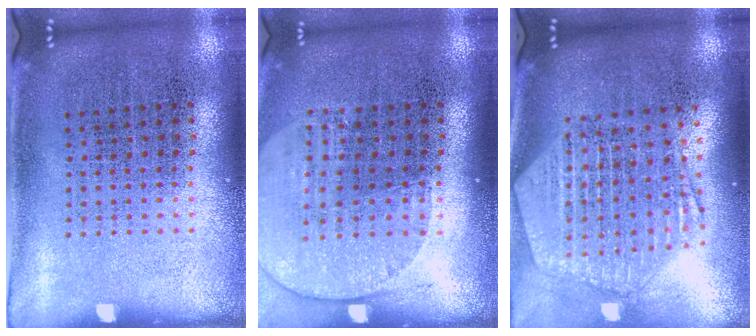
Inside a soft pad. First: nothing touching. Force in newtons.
{"total": 1.7, "press": 1.5, "slide": 0.7}
{"total": 2.6, "press": 2.2, "slide": 1.3}